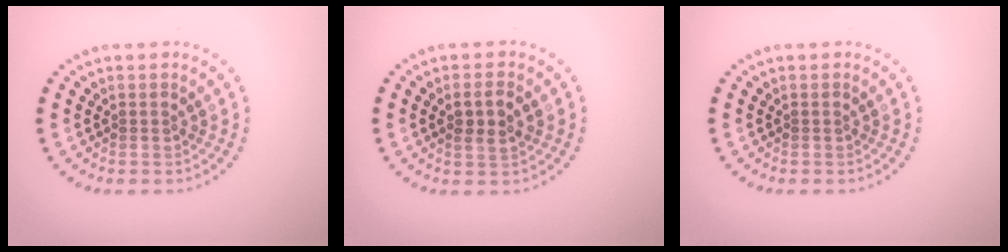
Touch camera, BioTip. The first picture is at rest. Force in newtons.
{"total": 2.4, "press": 2.3, "slide": 0.7}
{"total": 0.0}